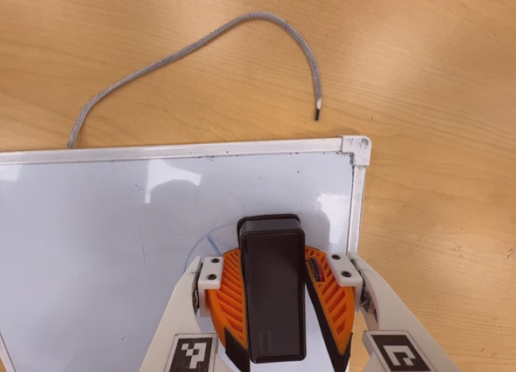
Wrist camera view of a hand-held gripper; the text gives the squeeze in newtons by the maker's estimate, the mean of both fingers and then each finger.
{"total": 14.5, "left": 17.0, "right": 11.9}